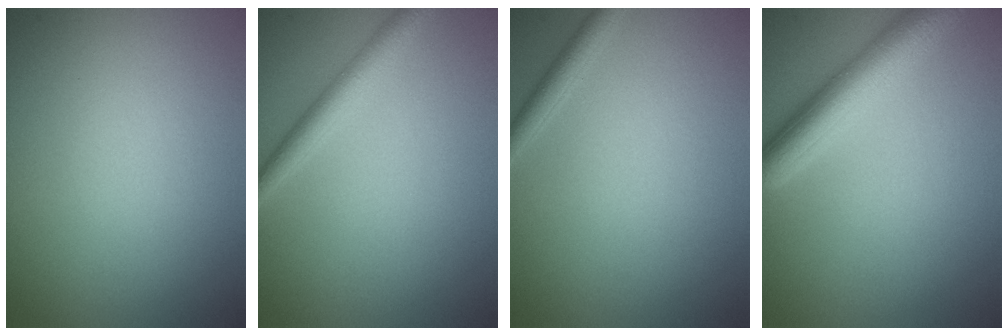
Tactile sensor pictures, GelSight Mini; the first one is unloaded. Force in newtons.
{"total": 2.5, "press": 2.5, "slide": 0.0}
{"total": 1.6, "press": 1.6, "slide": 0.1}
{"total": 5.1, "press": 5.1, "slide": 0.2}